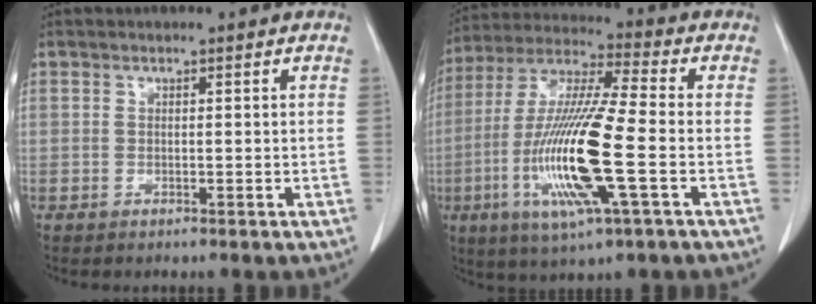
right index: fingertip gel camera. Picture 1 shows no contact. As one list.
[{"total": 17.6, "force": [-4.3, 1.0, 17.0], "torque": [-0.355, -0.017, -0.082]}]